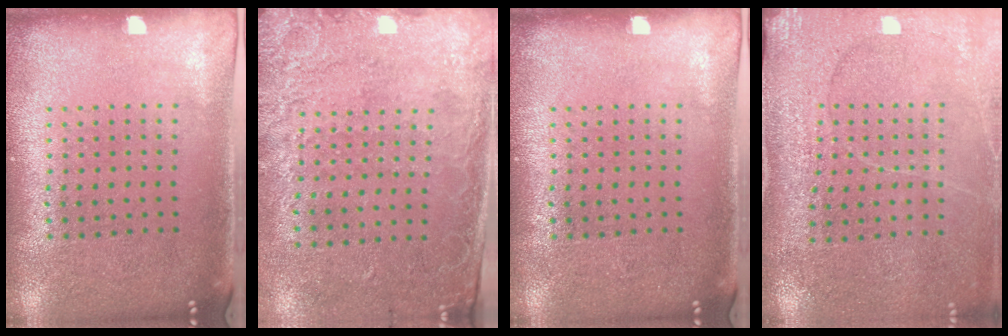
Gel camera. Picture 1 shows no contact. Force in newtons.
{"total": 2.6, "press": 2.0, "slide": 1.7}
{"total": 0.0}
{"total": 2.9, "press": 2.9, "slide": 0.4}